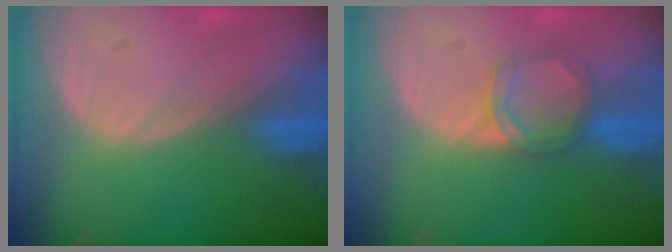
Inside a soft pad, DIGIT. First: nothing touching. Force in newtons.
{"total": 3.7, "press": 3.7, "slide": 0.4}